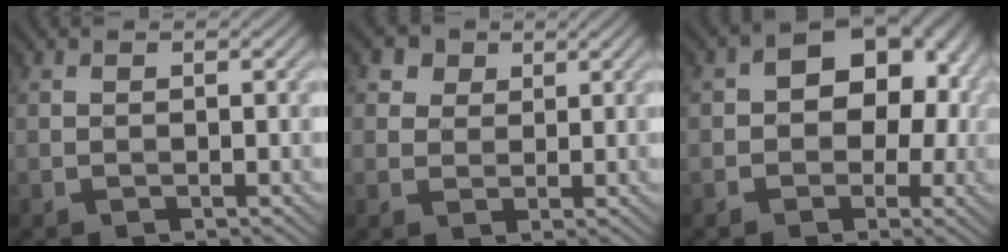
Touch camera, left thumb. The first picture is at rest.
{"total": 4.3, "force": [2.6, 3.0, 1.5], "torque": [-0.041, -0.002, 0.051]}
{"total": 10.7, "force": [0.8, 7.9, 7.1], "torque": [-0.062, 0.021, -0.007]}